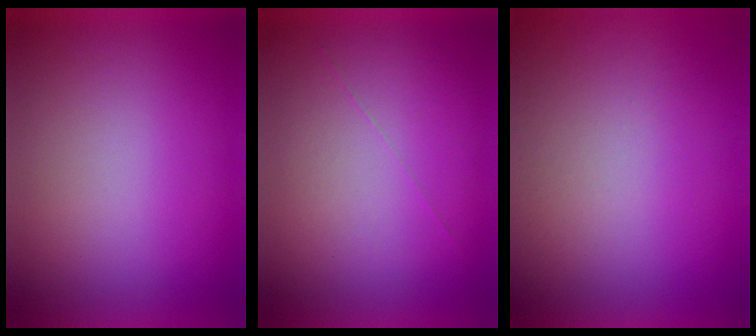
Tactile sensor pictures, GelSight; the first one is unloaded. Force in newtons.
{"total": 1.0}
{"total": 1.2}